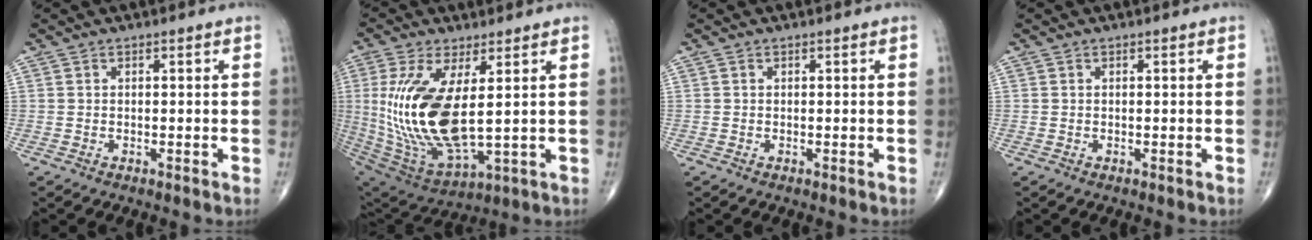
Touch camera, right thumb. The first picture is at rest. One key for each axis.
{"total": 19.7, "fx": 2.1, "fy": 7.8, "fz": 17.9, "tx": -0.385, "ty": -0.028, "tz": 0.058}
{"total": 0.0}
{"total": 0.0}